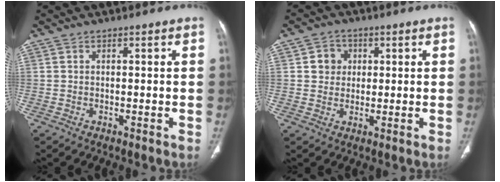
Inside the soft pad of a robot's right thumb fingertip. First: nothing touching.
{"total": 4.4, "force": [1.0, 4.1, 1.4], "torque": [0.002, 0.002, 0.013]}